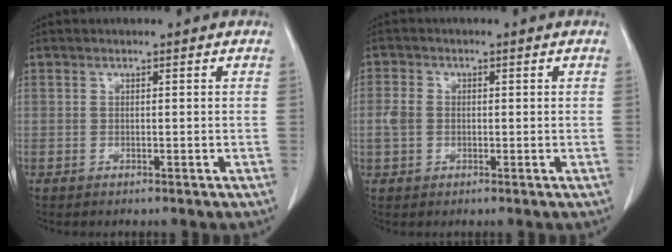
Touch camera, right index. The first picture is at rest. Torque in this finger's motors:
{"motor_torque": [0.33, 0.16, 0.10, 0.05]}